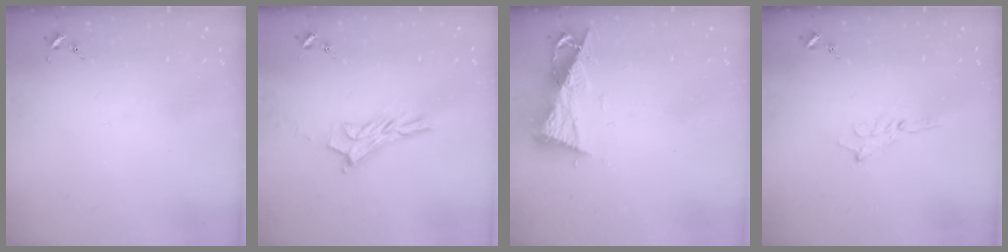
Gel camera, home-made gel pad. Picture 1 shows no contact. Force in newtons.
{"total": 10.9, "press": 10.8, "slide": 0.8}
{"total": 9.4, "press": 9.3, "slide": 0.8}
{"total": 2.9, "press": 2.9, "slide": 0.3}